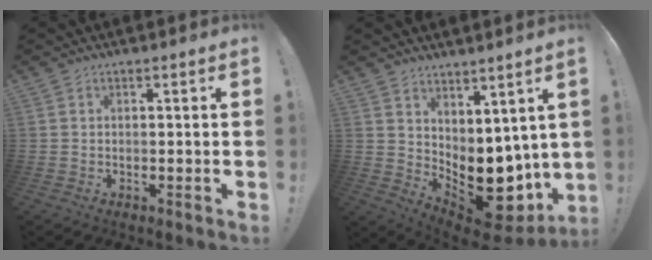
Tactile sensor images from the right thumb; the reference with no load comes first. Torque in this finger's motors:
{"motor_torque": [-0.50, 1.36, 0.89, 0.86, 0.10]}